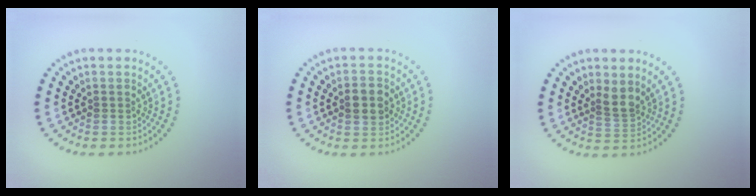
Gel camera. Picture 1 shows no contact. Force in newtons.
{"total": 2.8, "press": 2.8, "slide": 0.1}
{"total": 2.2, "press": 1.6, "slide": 1.4}